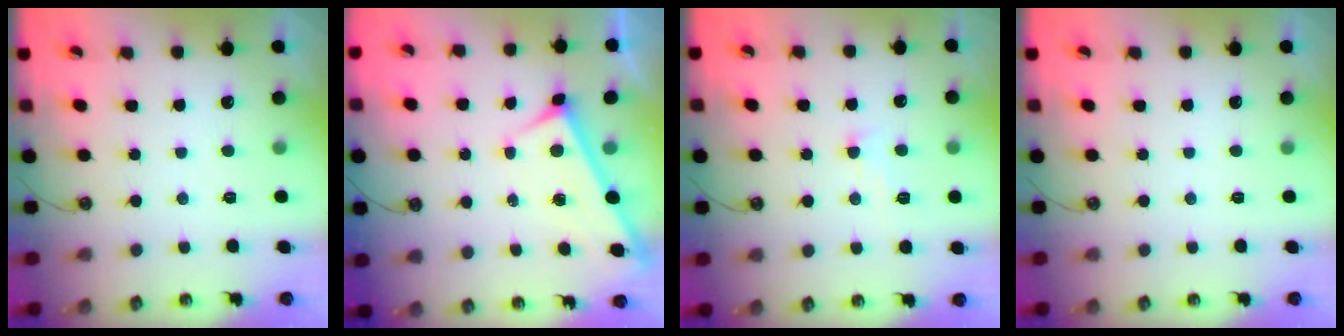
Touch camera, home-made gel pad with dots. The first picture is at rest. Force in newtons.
{"total": 2.9, "press": 2.9, "slide": 0.3}
{"total": 1.6, "press": 1.4, "slide": 0.7}
{"total": 0.0}